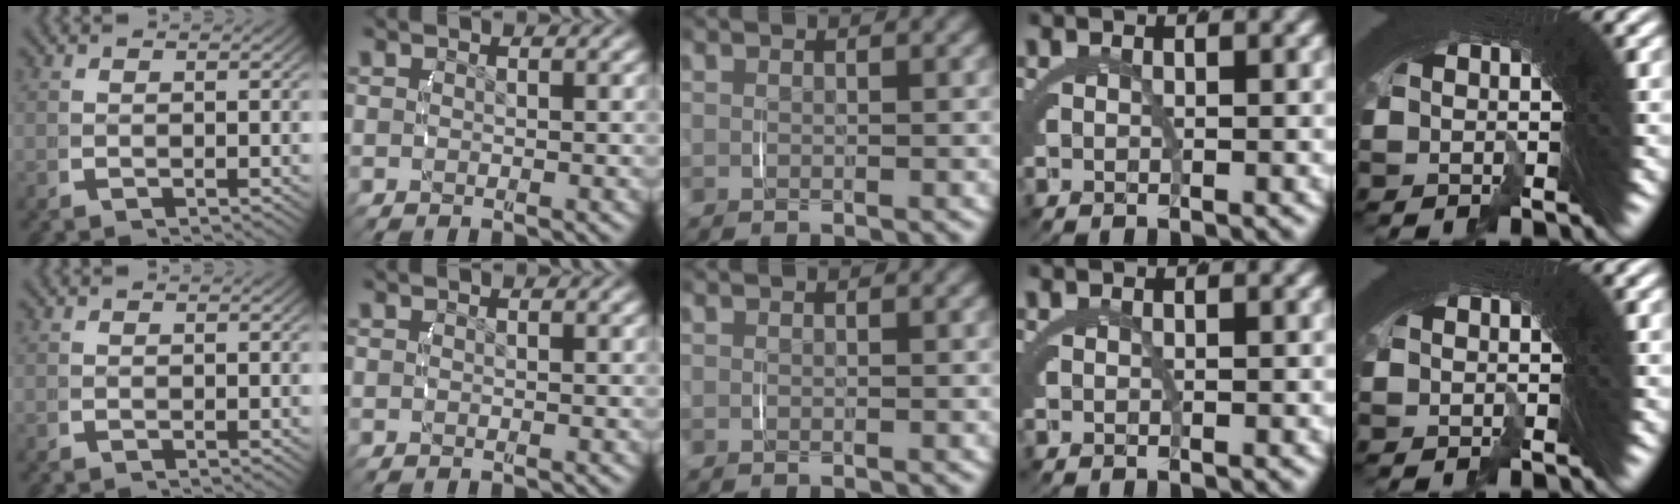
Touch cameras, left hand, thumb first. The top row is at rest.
{}